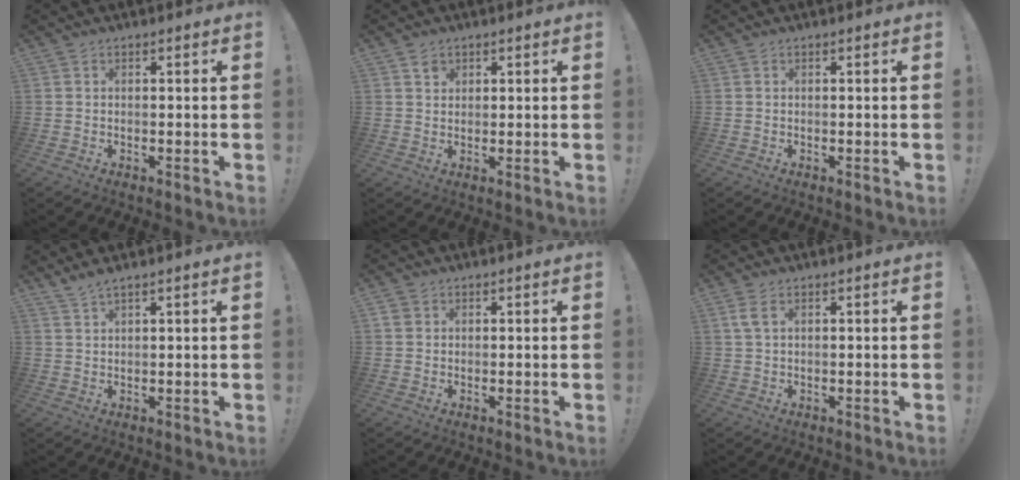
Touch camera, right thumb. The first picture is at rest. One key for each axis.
{"total": 1.9, "fx": 1.2, "fy": 1.4, "fz": 0.4, "tx": 0.000, "ty": -0.005, "tz": 0.020}
{"total": 0.0}
{"total": 2.6, "fx": 2.2, "fy": -0.2, "fz": 1.5, "tx": -0.039, "ty": -0.005, "tz": 0.040}
{"total": 1.9, "fx": 1.0, "fy": 1.5, "fz": 0.5, "tx": -0.011, "ty": 0.000, "tz": 0.021}
{"total": 3.3, "fx": 1.5, "fy": 1.3, "fz": 2.7, "tx": -0.054, "ty": 0.002, "tz": 0.027}